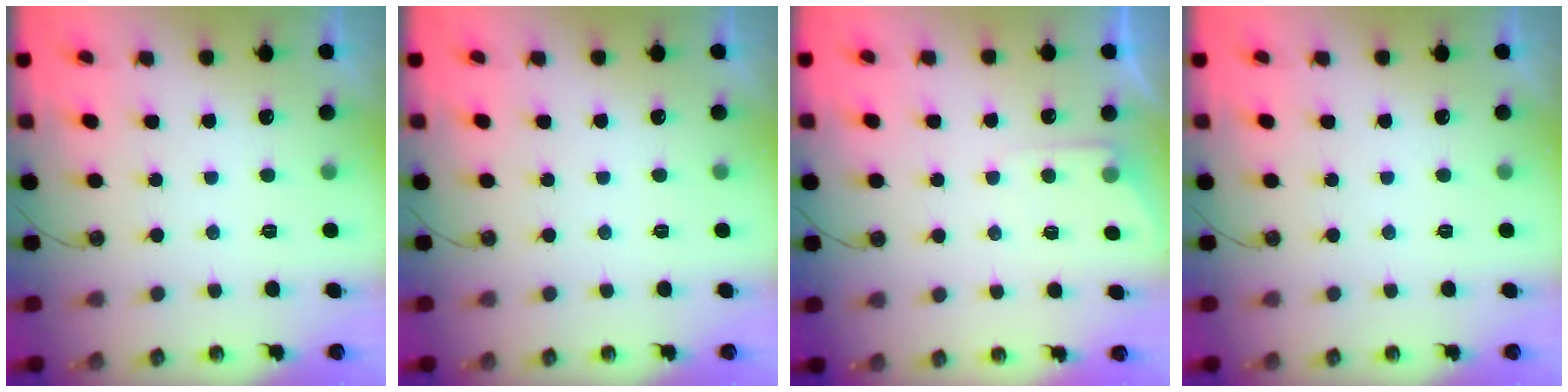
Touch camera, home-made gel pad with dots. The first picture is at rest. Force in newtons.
{"total": 0.0}
{"total": 4.1, "press": 4.0, "slide": 0.6}
{"total": 0.0}